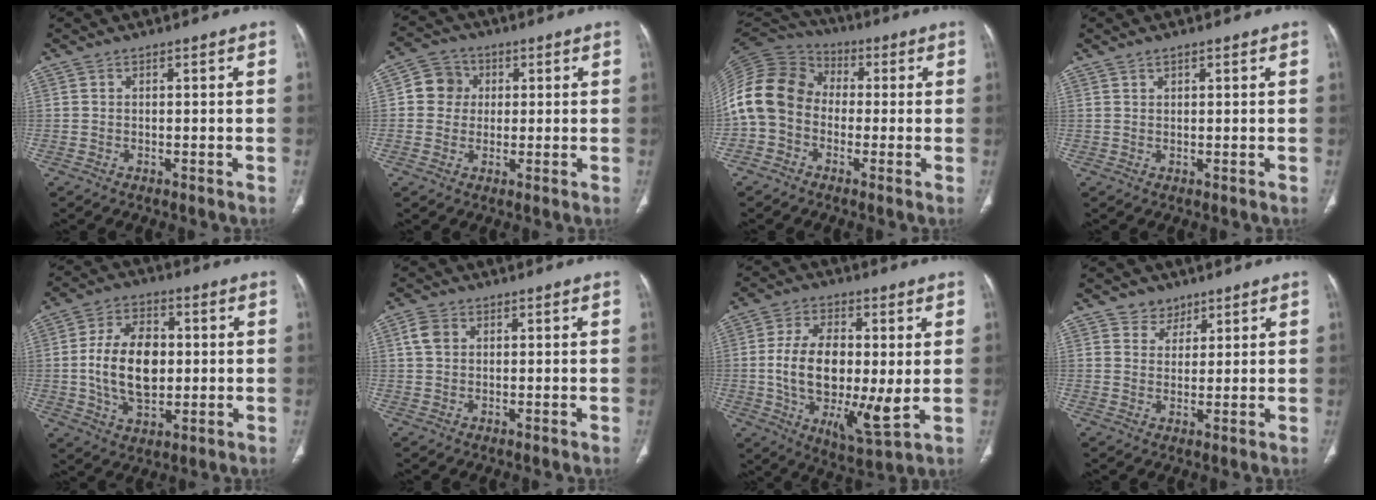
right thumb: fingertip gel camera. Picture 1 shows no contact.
{"total": 6.2, "force": [0.9, 5.8, 2.0], "torque": [-0.008, 0.008, 0.007]}
{"total": 14.1, "force": [-1.5, 11.4, 8.2], "torque": [-0.161, 0.043, -0.044]}
{"total": 1.1, "force": [0.8, 0.3, 0.6], "torque": [-0.004, -0.002, 0.013]}
{"total": 13.7, "force": [0.3, 8.6, 10.6], "torque": [-0.167, 0.006, 0.009]}
{"total": 3.1, "force": [0.9, 2.4, 1.8], "torque": [-0.037, 0.006, 0.018]}
{"total": 16.8, "force": [0.2, 7.6, 15.0], "torque": [-0.253, -0.016, 0.008]}
{"total": 3.7, "force": [2.5, 2.7, 0.2], "torque": [0.020, -0.015, 0.037]}